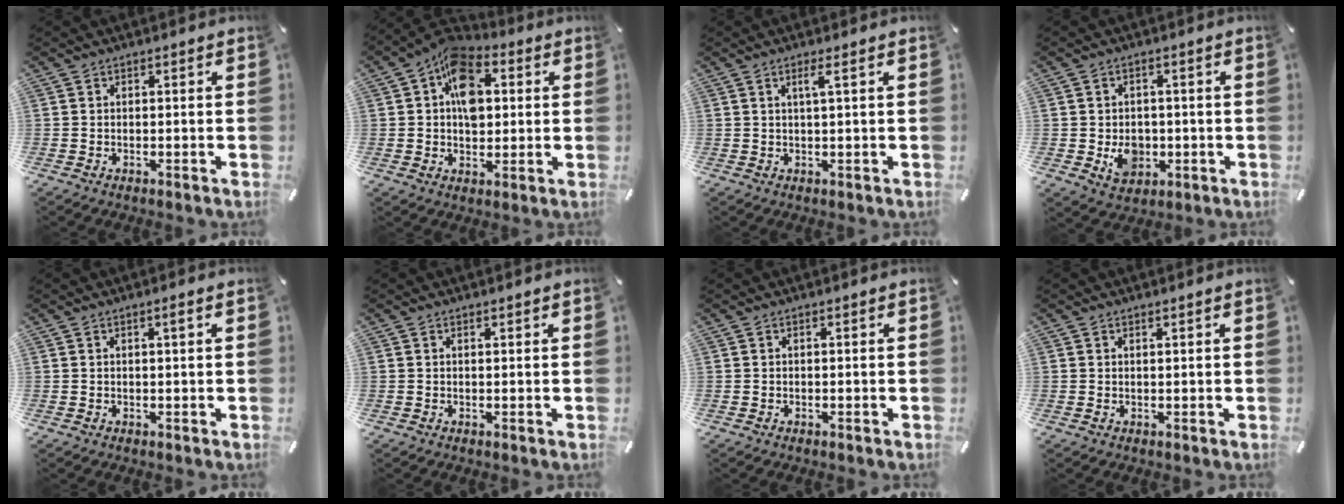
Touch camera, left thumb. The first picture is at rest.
{"total": 12.5, "force": [3.0, 8.8, 8.4], "torque": [-0.139, -0.001, 0.058]}
{"total": 2.6, "force": [0.9, -0.1, 2.5], "torque": [-0.049, -0.002, 0.014]}
{"total": 6.5, "force": [-1.1, 5.4, 3.5], "torque": [-0.043, 0.001, -0.017]}
{"total": 1.4, "force": [0.6, 0.1, 1.3], "torque": [-0.026, 0.001, 0.009]}
{"total": 0.6, "force": [0.4, 0.2, 0.3], "torque": [-0.006, 0.000, 0.008]}
{"total": 0.0}
{"total": 0.9, "force": [0.7, -0.1, 0.6], "torque": [-0.011, -0.003, 0.012]}